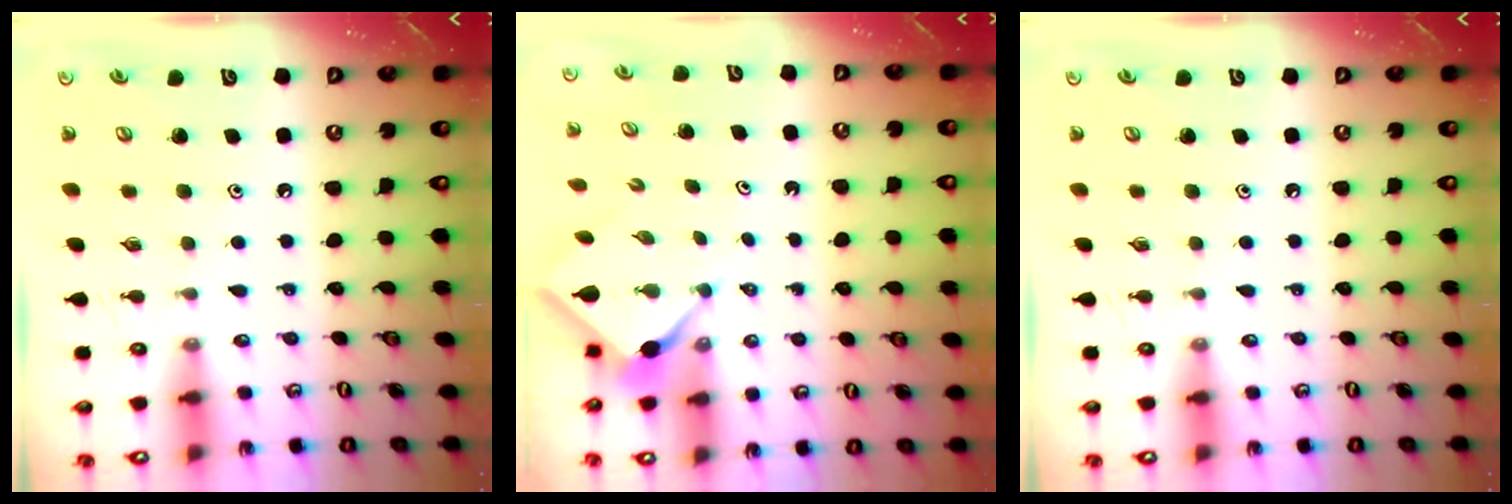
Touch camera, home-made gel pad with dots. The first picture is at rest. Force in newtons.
{"total": 2.5, "press": 2.4, "slide": 0.3}
{"total": 0.0}